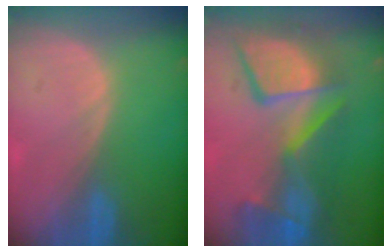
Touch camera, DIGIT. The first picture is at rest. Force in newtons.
{"total": 12.2, "press": 11.1, "slide": 5.1}